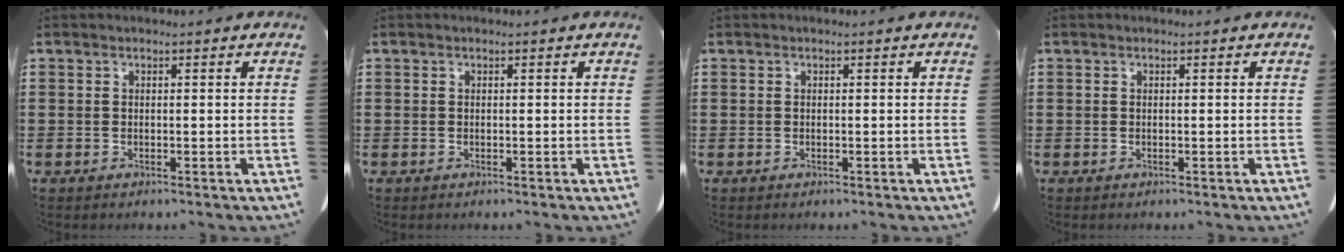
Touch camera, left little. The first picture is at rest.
{"total": 0.0}
{"total": 0.0}
{"total": 0.0}